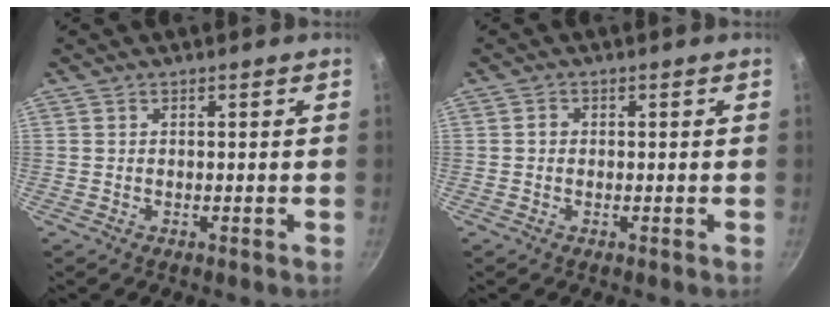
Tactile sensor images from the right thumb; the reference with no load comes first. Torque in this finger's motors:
{"motor_torque": [0.17, 0.10, 0.36, 0.03, -0.02]}